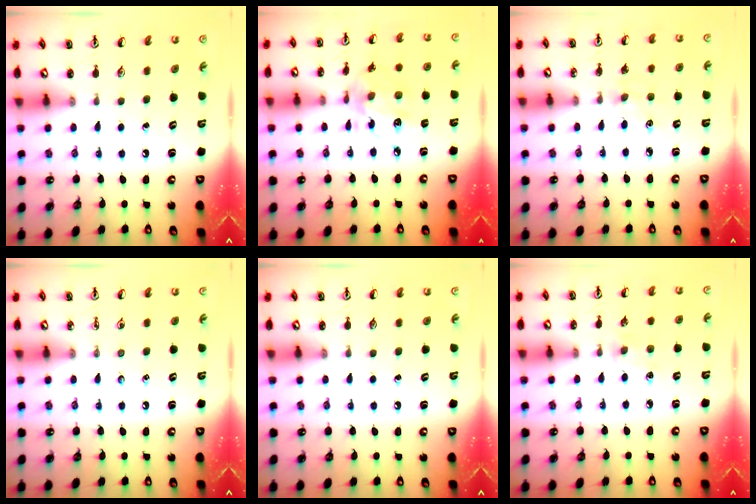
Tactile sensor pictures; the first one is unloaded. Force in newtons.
{"total": 11.2, "press": 11.2, "slide": 0.7}
{"total": 4.4, "press": 4.4, "slide": 0.6}
{"total": 0.0}
{"total": 0.0}
{"total": 3.1, "press": 3.1, "slide": 0.5}